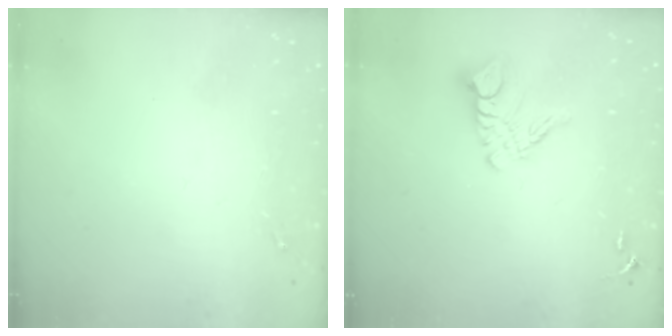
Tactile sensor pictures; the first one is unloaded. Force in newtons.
{"total": 9.8, "press": 9.8, "slide": 0.9}